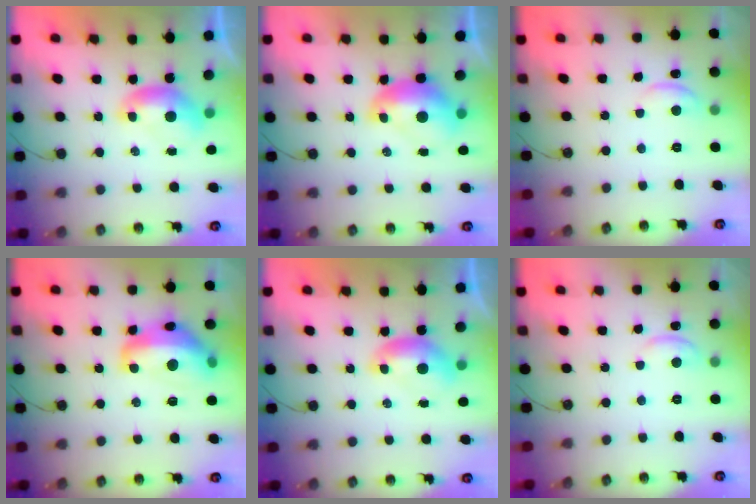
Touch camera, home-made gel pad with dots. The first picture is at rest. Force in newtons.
{"total": 2.4, "press": 2.3, "slide": 0.7}
{"total": 1.1, "press": 1.0, "slide": 0.6}
{"total": 9.6, "press": 9.5, "slide": 1.4}
{"total": 0.0}
{"total": 0.6, "press": 0.4, "slide": 0.5}